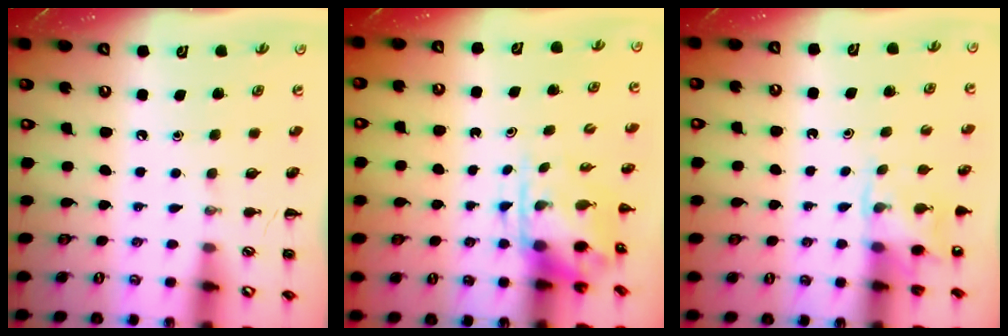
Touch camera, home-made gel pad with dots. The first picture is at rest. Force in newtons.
{"total": 3.9, "press": 3.8, "slide": 0.6}
{"total": 5.6, "press": 5.4, "slide": 1.5}